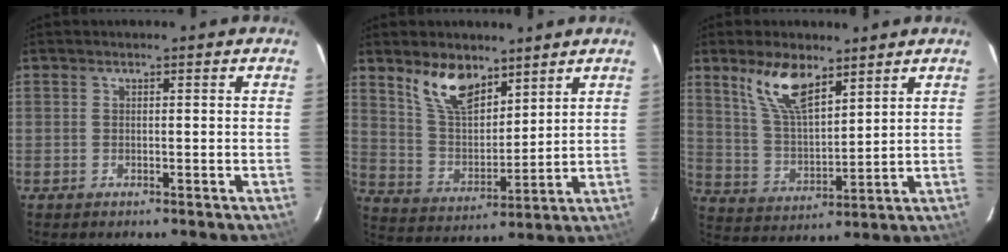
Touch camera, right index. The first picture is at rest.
{"total": 11.1, "force": [7.6, 5.1, 6.2], "torque": [-0.116, 0.006, 0.152]}
{"total": 10.5, "force": [6.9, 4.0, 6.9], "torque": [-0.133, 0.008, 0.142]}